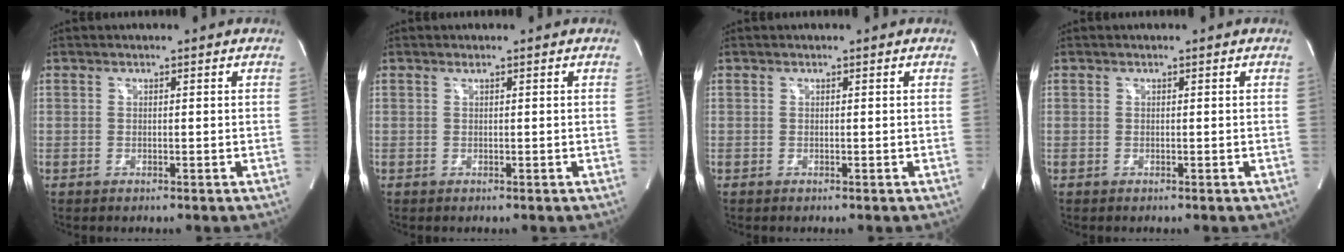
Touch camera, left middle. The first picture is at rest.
{"total": 0.0}
{"total": 0.0}
{"total": 0.0}